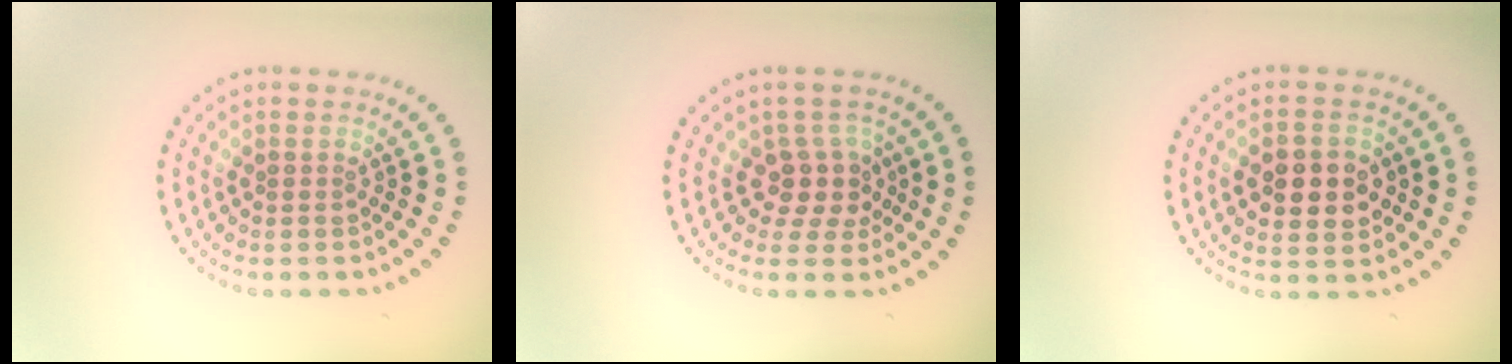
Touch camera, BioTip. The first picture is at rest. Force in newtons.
{"total": 2.8, "press": 2.3, "slide": 1.6}
{"total": 4.5, "press": 4.5, "slide": 0.2}